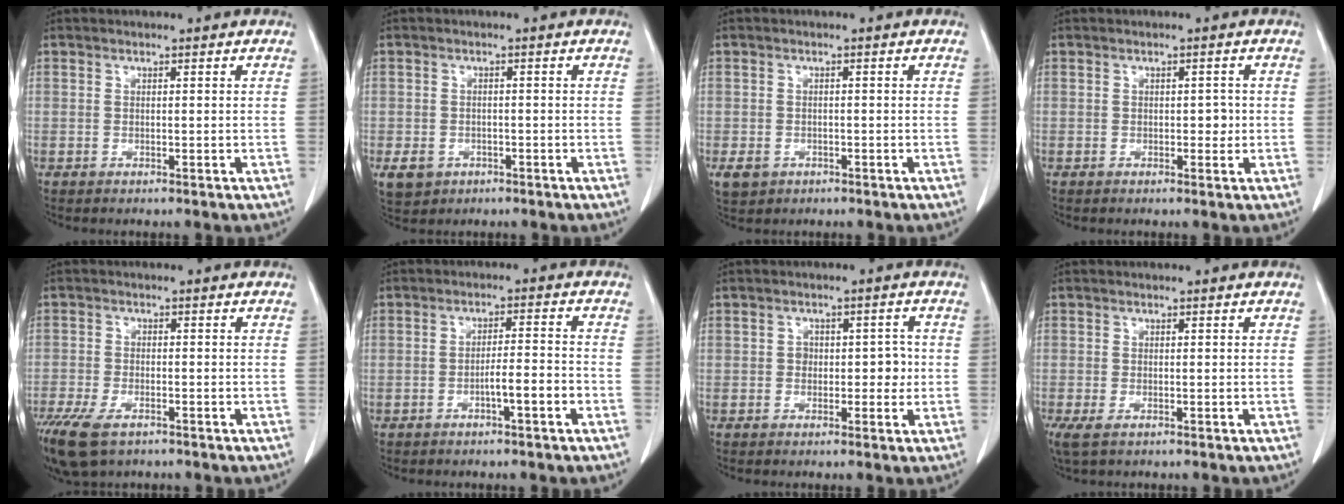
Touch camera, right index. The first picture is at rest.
{"total": 5.2, "force": [-2.6, 4.3, 1.5], "torque": [-0.029, 0.002, -0.031]}
{"total": 3.4, "force": [-1.7, 2.7, 1.1], "torque": [-0.021, 0.000, -0.020]}
{"total": 1.6, "force": [-0.1, 1.0, 1.2], "torque": [-0.011, 0.004, -0.002]}
{"total": 9.9, "force": [-6.6, 4.3, 6.0], "torque": [-0.125, -0.017, -0.108]}
{"total": 4.2, "force": [-2.0, 0.3, 3.7], "torque": [-0.055, 0.008, -0.031]}
{"total": 3.6, "force": [-0.3, 2.5, 2.6], "torque": [-0.024, 0.013, -0.004]}
{"total": 3.0, "force": [-1.8, 1.1, 2.2], "torque": [-0.050, -0.009, -0.026]}